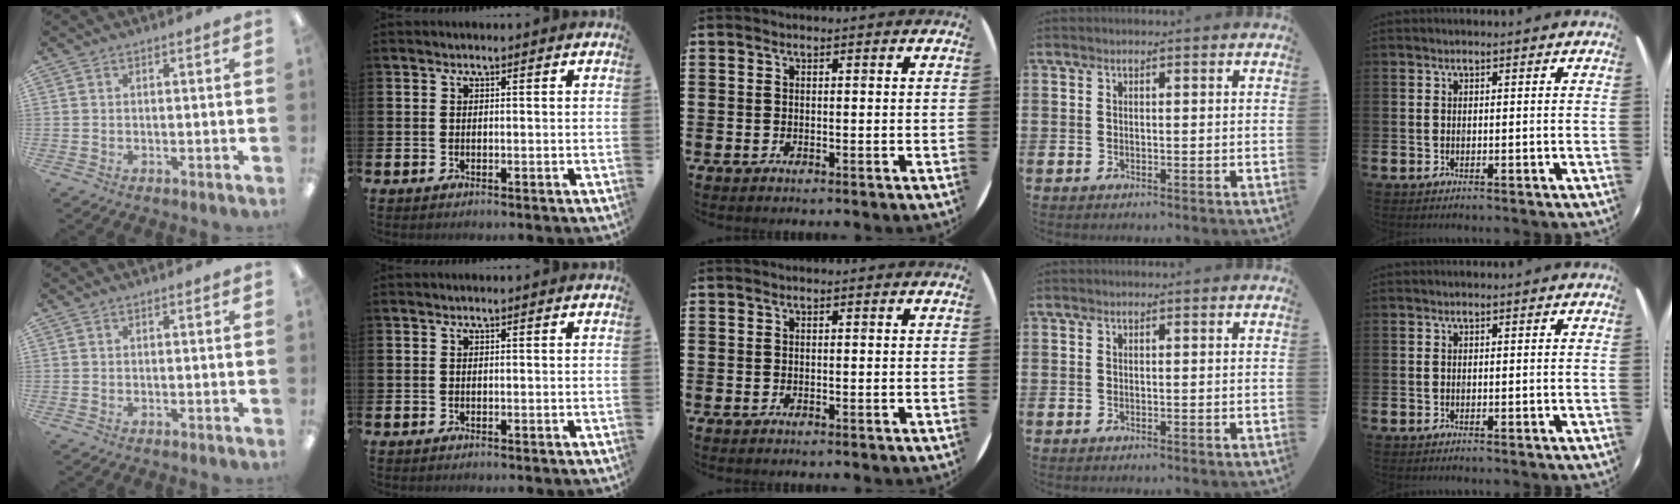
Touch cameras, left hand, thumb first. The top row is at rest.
{}